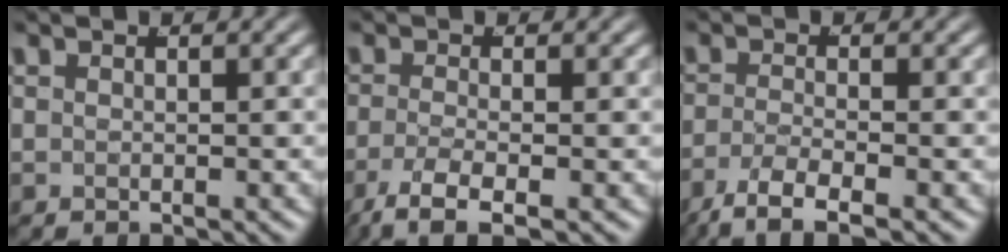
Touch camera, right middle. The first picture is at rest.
{"total": 5.2, "force": [-3.5, 1.5, 3.5], "torque": [-0.080, -0.034, -0.038]}
{"total": 5.5, "force": [-4.2, 1.3, 3.4], "torque": [-0.060, -0.025, -0.053]}